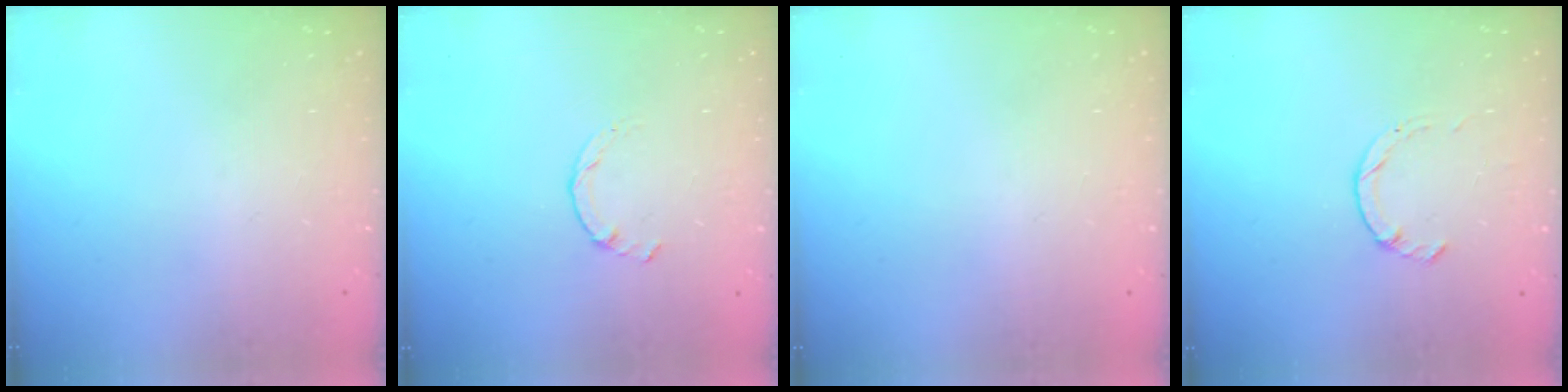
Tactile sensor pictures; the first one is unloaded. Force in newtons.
{"total": 0.0}
{"total": 2.4, "press": 2.4, "slide": 0.2}
{"total": 1.0, "press": 1.0, "slide": 0.3}